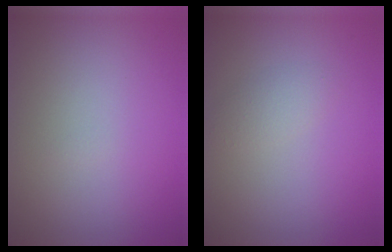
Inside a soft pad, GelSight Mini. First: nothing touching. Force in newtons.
{"total": 1.3, "press": 1.3, "slide": 0.0}